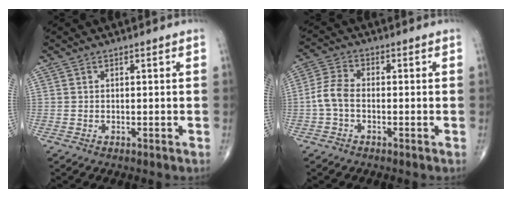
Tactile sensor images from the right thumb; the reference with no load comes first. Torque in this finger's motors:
{"motor_torque": [-0.03, 0.06, 0.39, -0.26, 0.03]}